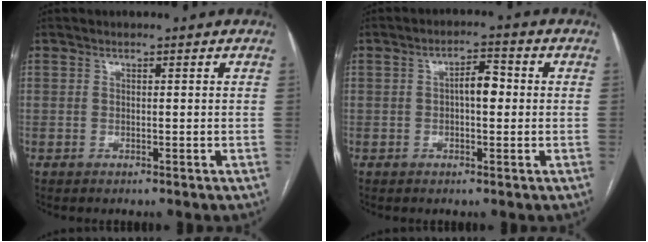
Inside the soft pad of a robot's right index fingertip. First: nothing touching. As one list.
[{"total": 4.0, "force": [0.0, 1.5, 3.7], "torque": [-0.059, 0.014, -0.001]}]